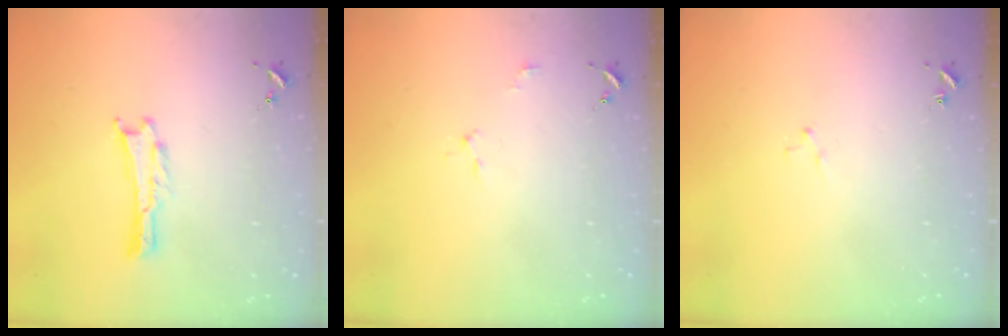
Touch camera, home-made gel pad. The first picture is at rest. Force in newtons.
{"total": 2.0, "press": 2.0, "slide": 0.1}
{"total": 1.5, "press": 1.5, "slide": 0.2}